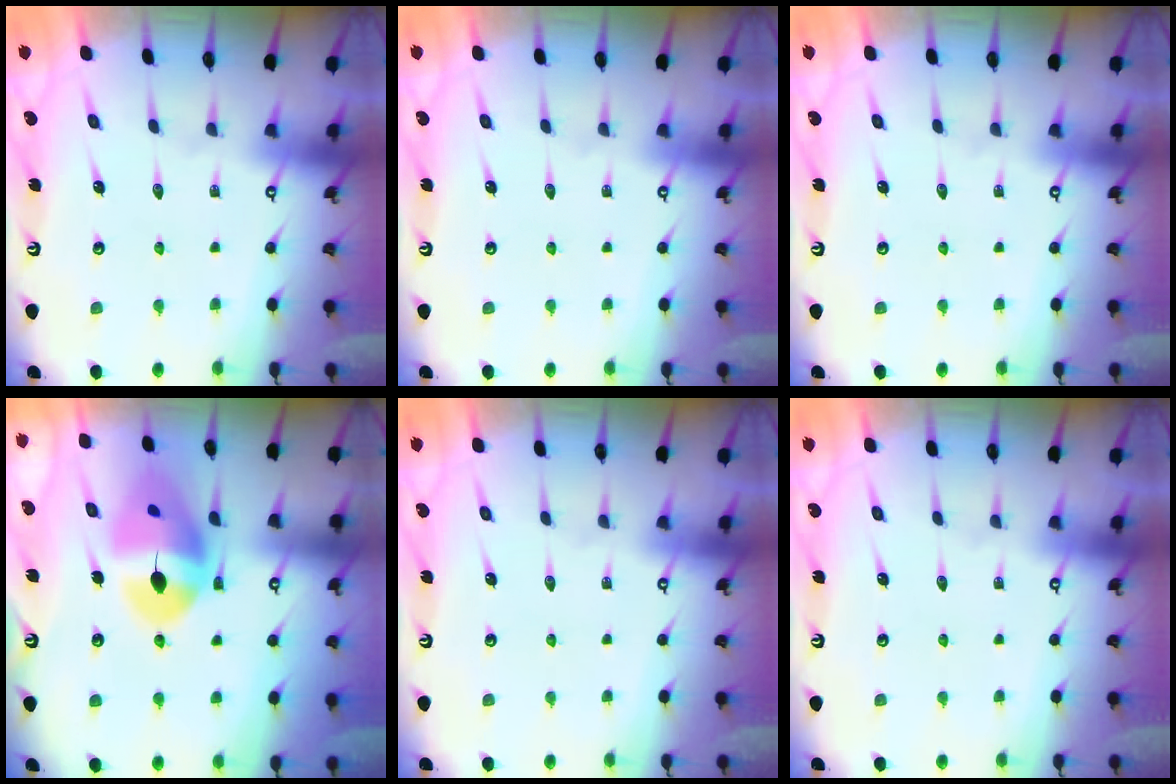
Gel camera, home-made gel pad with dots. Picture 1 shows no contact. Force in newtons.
{"total": 0.0}
{"total": 0.0}
{"total": 16.0, "press": 15.8, "slide": 2.3}
{"total": 0.0}
{"total": 0.0}